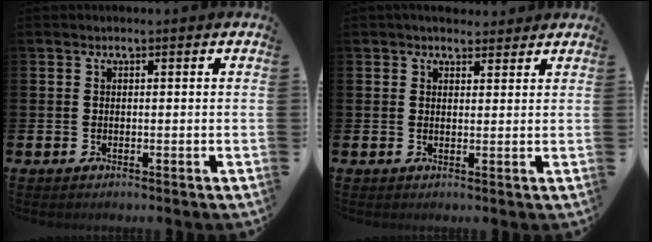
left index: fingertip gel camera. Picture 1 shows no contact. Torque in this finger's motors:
{"motor_torque": [1.03, -1.10, 0.01, 0.07]}